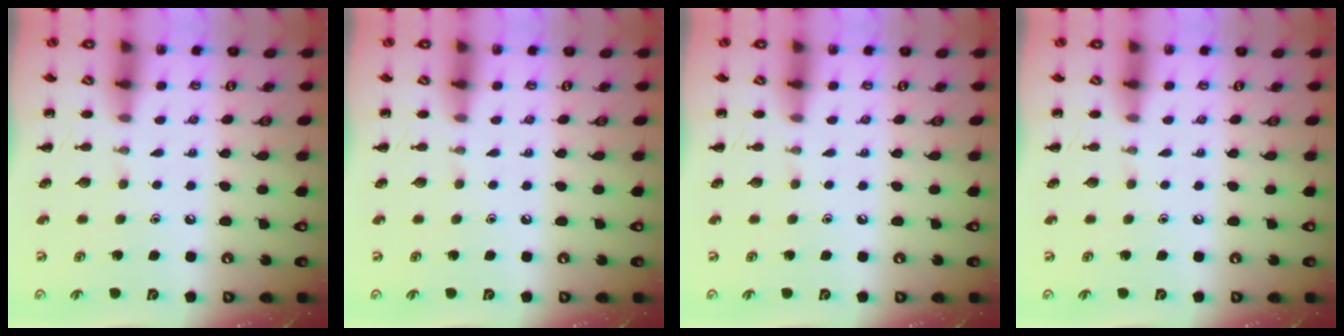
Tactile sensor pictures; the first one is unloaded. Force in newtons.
{"total": 0.0}
{"total": 0.0}
{"total": 0.0}